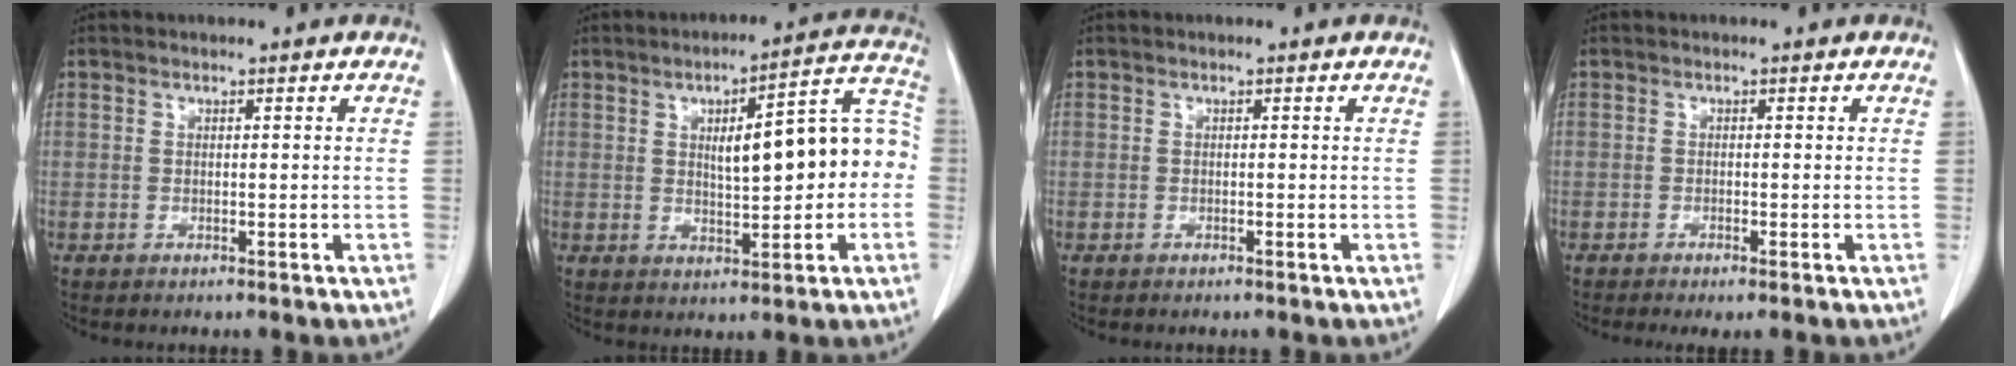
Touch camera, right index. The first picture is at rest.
{"total": 13.2, "force": [0.3, 3.7, 12.6], "torque": [-0.164, 0.043, 0.009]}
{"total": 0.0}
{"total": 1.7, "force": [-1.1, 0.2, 1.3], "torque": [-0.024, -0.004, -0.017]}